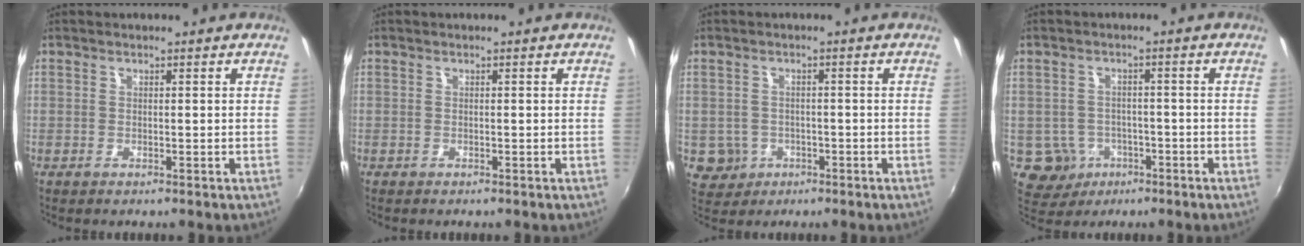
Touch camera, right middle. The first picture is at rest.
{"total": 0.0}
{"total": 4.7, "force": [-1.4, 4.4, 1.0], "torque": [-0.032, 0.003, -0.013]}
{"total": 6.6, "force": [-2.7, 5.9, 1.6], "torque": [-0.051, 0.005, -0.029]}